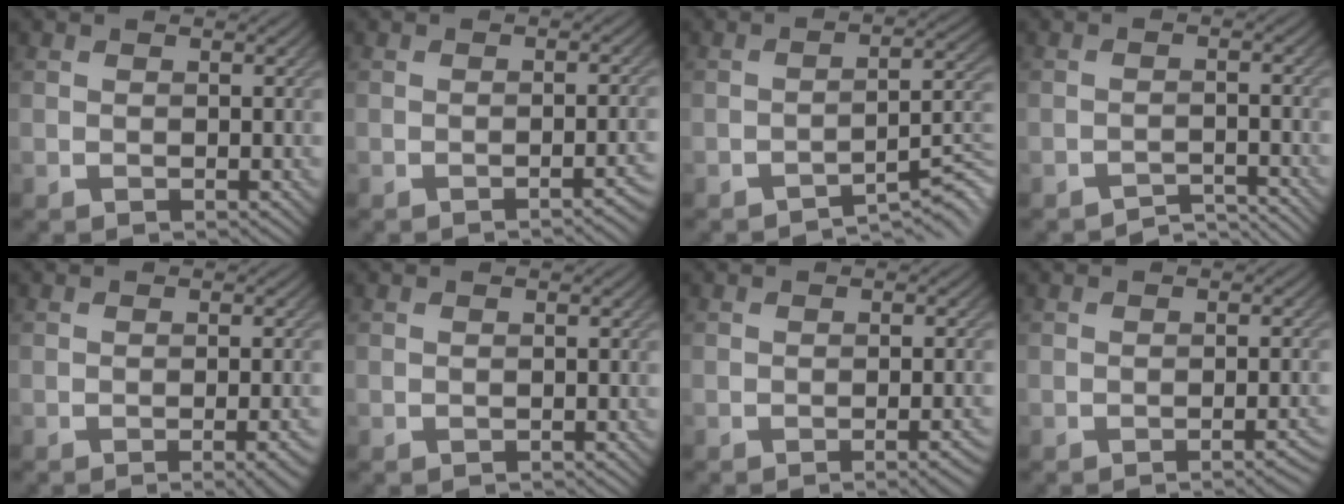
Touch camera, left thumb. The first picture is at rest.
{"total": 2.6, "force": [-1.4, 0.5, 2.2], "torque": [-0.019, 0.010, -0.024]}
{"total": 5.5, "force": [-4.1, 0.9, 3.6], "torque": [-0.048, 0.011, -0.064]}
{"total": 3.1, "force": [-3.0, 0.2, 0.8], "torque": [-0.006, 0.008, -0.049]}
{"total": 3.7, "force": [-1.7, 0.8, 3.2], "torque": [-0.036, 0.008, -0.025]}
{"total": 0.5, "force": [-0.5, 0.0, 0.1], "torque": [0.001, 0.002, -0.012]}
{"total": 3.2, "force": [-1.5, 0.7, 2.7], "torque": [-0.027, 0.009, -0.025]}
{"total": 2.9, "force": [-1.5, 0.5, 2.3], "torque": [-0.023, 0.008, -0.026]}